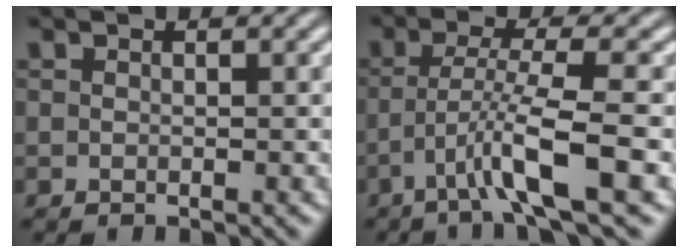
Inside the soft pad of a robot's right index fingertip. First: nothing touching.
{"total": 4.6, "force": [-1.9, -0.7, 4.1], "torque": [-0.074, -0.010, -0.024]}